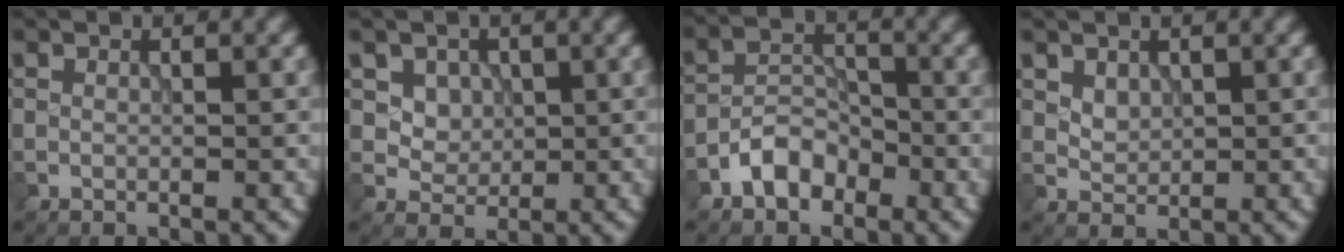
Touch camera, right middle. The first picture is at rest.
{"total": 3.9, "force": [1.5, 3.1, 1.8], "torque": [-0.041, -0.010, 0.043]}
{"total": 3.3, "force": [-2.2, 2.0, 1.6], "torque": [-0.023, 0.011, -0.045]}
{"total": 1.4, "force": [0.7, 1.1, 0.7], "torque": [-0.010, -0.005, 0.019]}